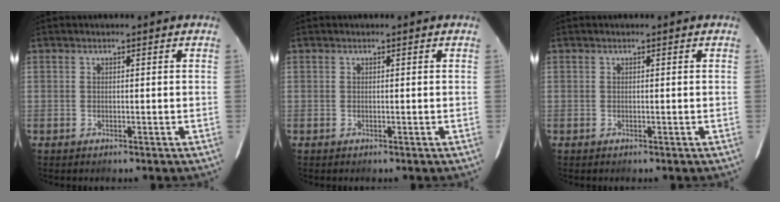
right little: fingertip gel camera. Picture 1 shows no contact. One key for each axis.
{"total": 0.0}
{"total": 0.0}